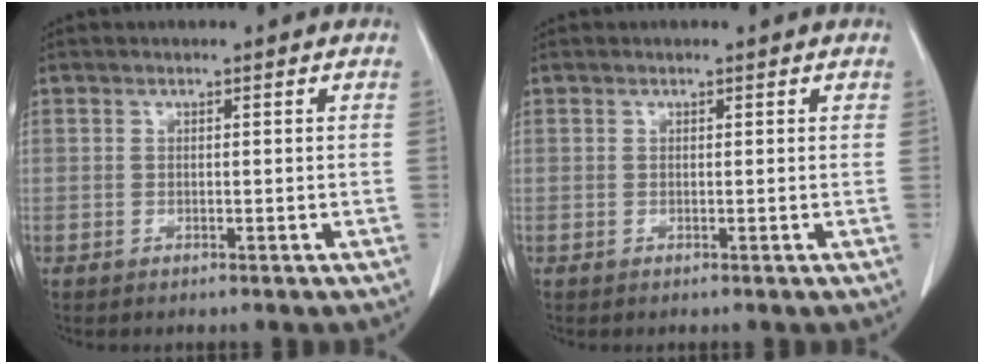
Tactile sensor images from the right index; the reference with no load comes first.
{"total": 0.0}